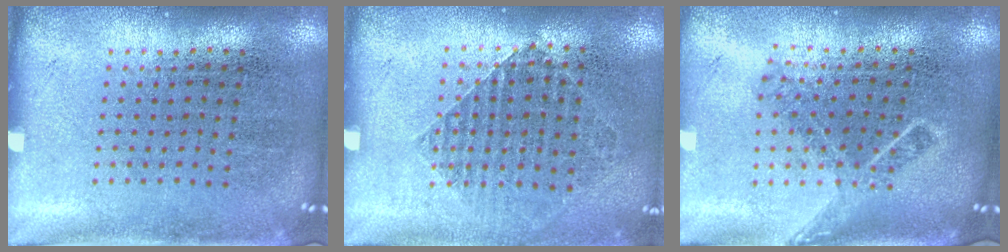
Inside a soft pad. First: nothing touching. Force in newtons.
{"total": 0.9, "press": 0.9, "slide": 0.1}
{"total": 1.5, "press": 1.2, "slide": 1.0}